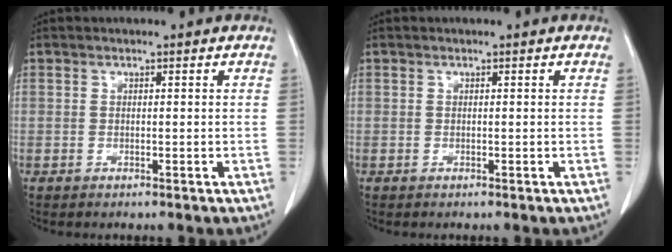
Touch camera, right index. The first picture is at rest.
{"total": 0.0}